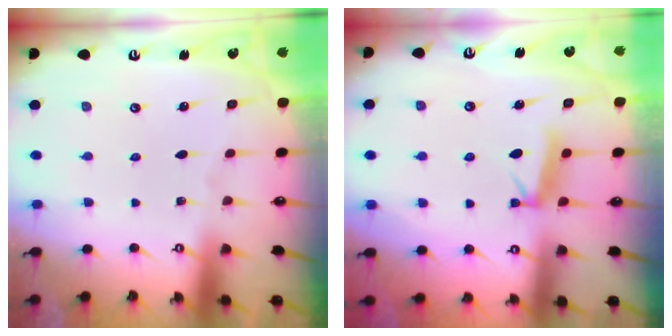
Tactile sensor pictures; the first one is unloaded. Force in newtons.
{"total": 6.8, "press": 6.7, "slide": 0.9}